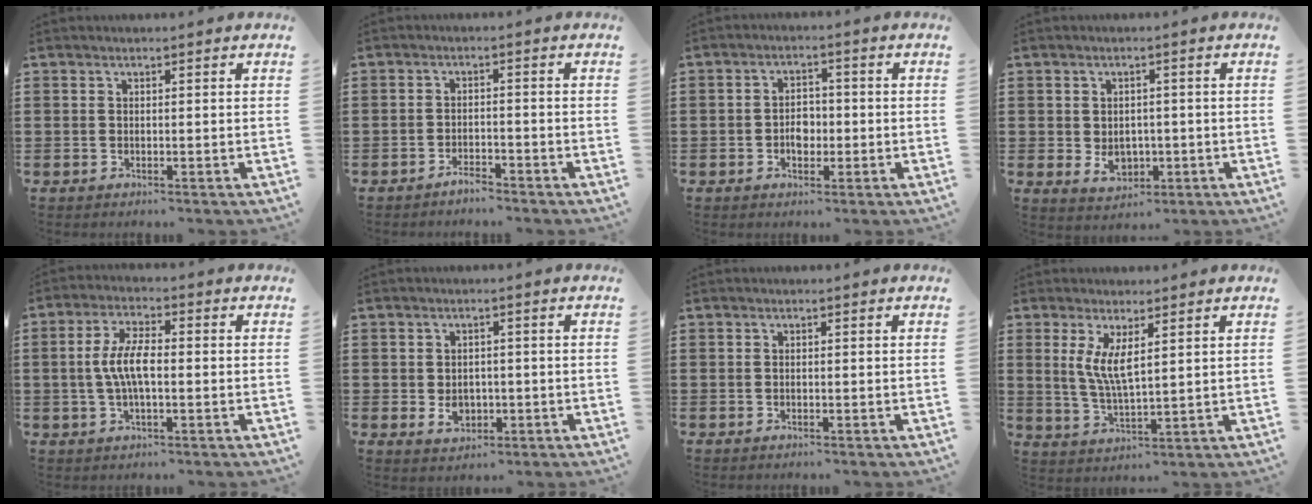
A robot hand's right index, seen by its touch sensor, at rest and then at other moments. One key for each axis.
{"total": 2.1, "fx": -2.0, "fy": 0.4, "fz": 0.6, "tx": -0.015, "ty": 0.002, "tz": -0.040}
{"total": 3.4, "fx": -0.7, "fy": 2.4, "fz": 2.4, "tx": -0.039, "ty": 0.001, "tz": -0.016}
{"total": 3.6, "fx": -0.5, "fy": 2.8, "fz": 2.3, "tx": -0.032, "ty": -0.001, "tz": -0.015}
{"total": 6.7, "fx": -0.4, "fy": 2.5, "fz": 6.2, "tx": -0.140, "ty": -0.003, "tz": -0.016}
{"total": 3.2, "fx": -0.6, "fy": 2.5, "fz": 2.0, "tx": -0.033, "ty": 0.000, "tz": -0.015}
{"total": 0.0}
{"total": 5.5, "fx": 1.8, "fy": 1.5, "fz": 4.9, "tx": -0.103, "ty": -0.001, "tz": 0.033}